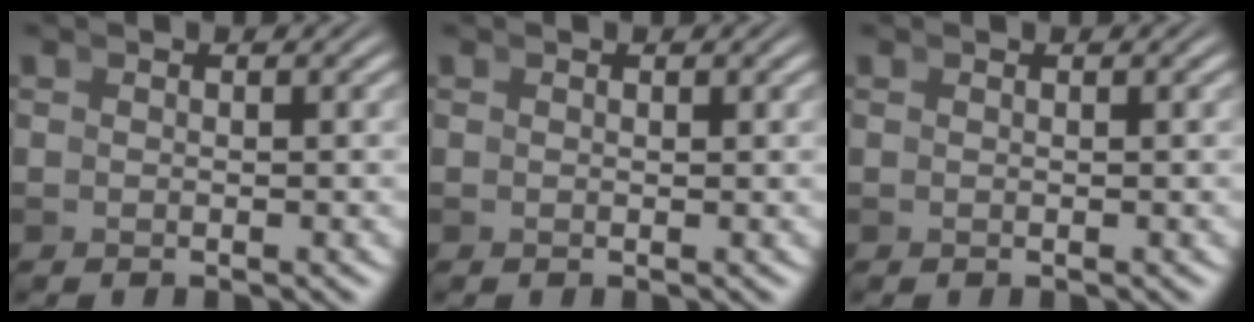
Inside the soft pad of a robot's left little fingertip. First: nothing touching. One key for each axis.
{"total": 0.0}
{"total": 0.0}